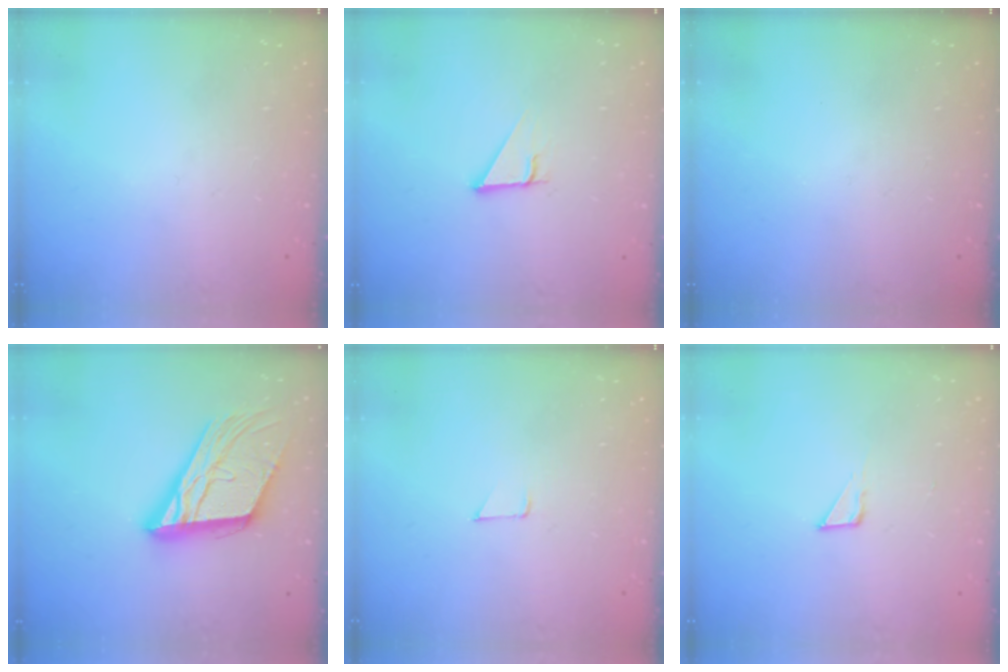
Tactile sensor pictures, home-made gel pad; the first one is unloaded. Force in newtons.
{"total": 2.8, "press": 2.8, "slide": 0.0}
{"total": 0.0}
{"total": 21.2, "press": 21.0, "slide": 2.9}
{"total": 3.4, "press": 3.4, "slide": 0.3}
{"total": 2.6, "press": 2.6, "slide": 0.1}